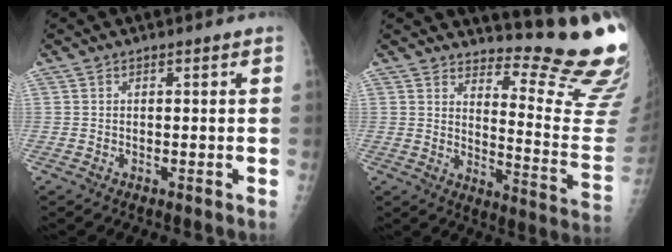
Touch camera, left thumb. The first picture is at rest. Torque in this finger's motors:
{"motor_torque": [0.37, -0.03, 0.10, -0.21, 0.01]}